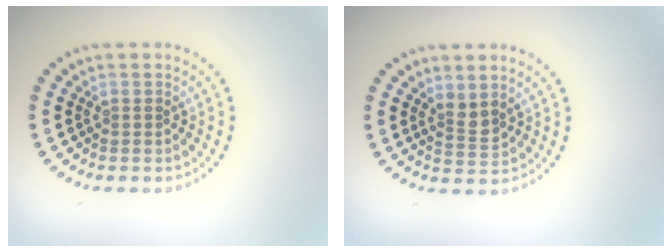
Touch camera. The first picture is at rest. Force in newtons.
{"total": 1.7, "press": 1.4, "slide": 1.1}